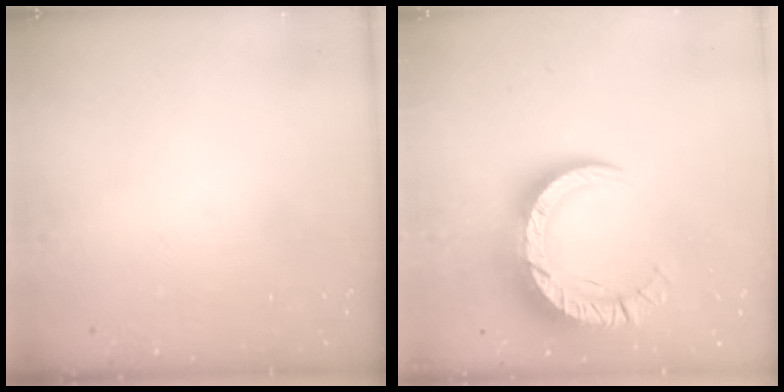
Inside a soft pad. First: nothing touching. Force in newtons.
{"total": 15.2, "press": 15.1, "slide": 1.6}